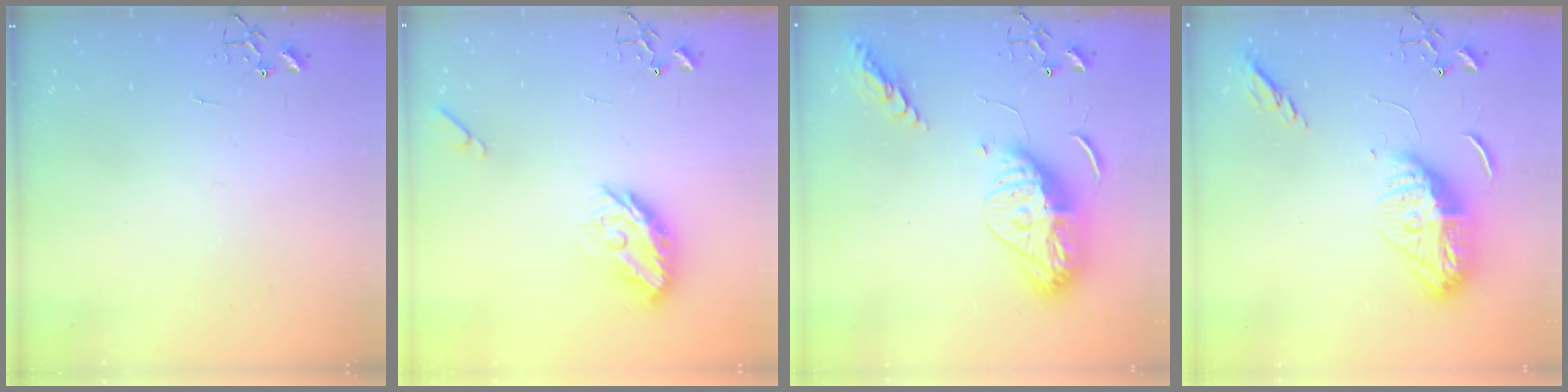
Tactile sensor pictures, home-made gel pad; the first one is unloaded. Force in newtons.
{"total": 12.2, "press": 12.2, "slide": 0.7}
{"total": 16.9, "press": 16.8, "slide": 1.6}
{"total": 15.6, "press": 15.5, "slide": 1.6}